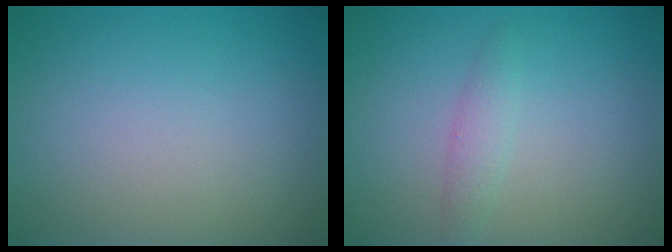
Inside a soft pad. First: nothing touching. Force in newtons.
{"total": 1.5, "press": 1.5, "slide": 0.1}